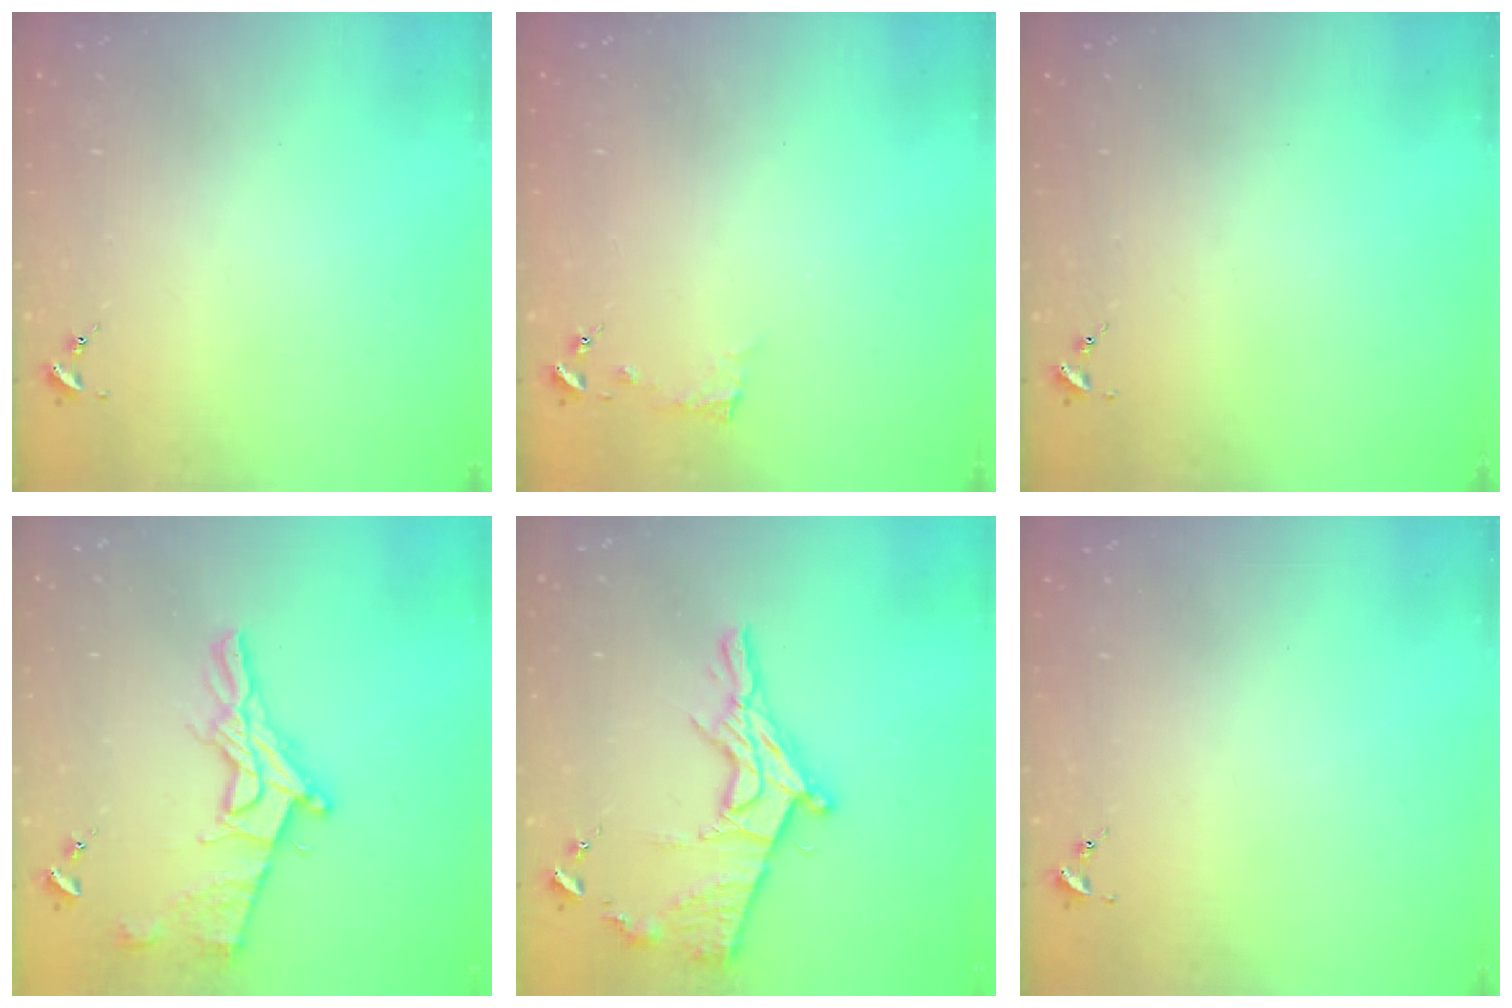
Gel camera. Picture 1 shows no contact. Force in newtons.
{"total": 3.8, "press": 3.7, "slide": 0.4}
{"total": 0.0}
{"total": 15.6, "press": 15.5, "slide": 1.6}
{"total": 16.9, "press": 16.8, "slide": 1.4}
{"total": 0.0}